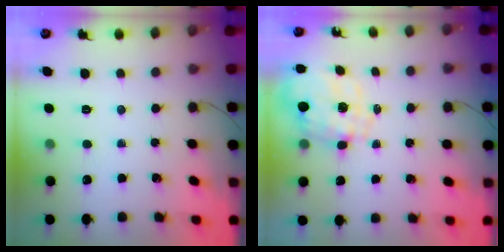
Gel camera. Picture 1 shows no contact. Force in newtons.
{"total": 2.8, "press": 2.6, "slide": 1.0}